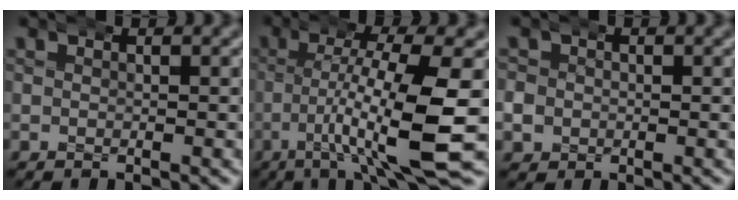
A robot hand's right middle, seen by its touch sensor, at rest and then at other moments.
{"total": 7.0, "force": [-1.5, 0.2, 6.8], "torque": [-0.115, -0.012, -0.022]}
{"total": 2.1, "force": [-0.3, 2.0, 0.0], "torque": [-0.019, -0.002, -0.007]}